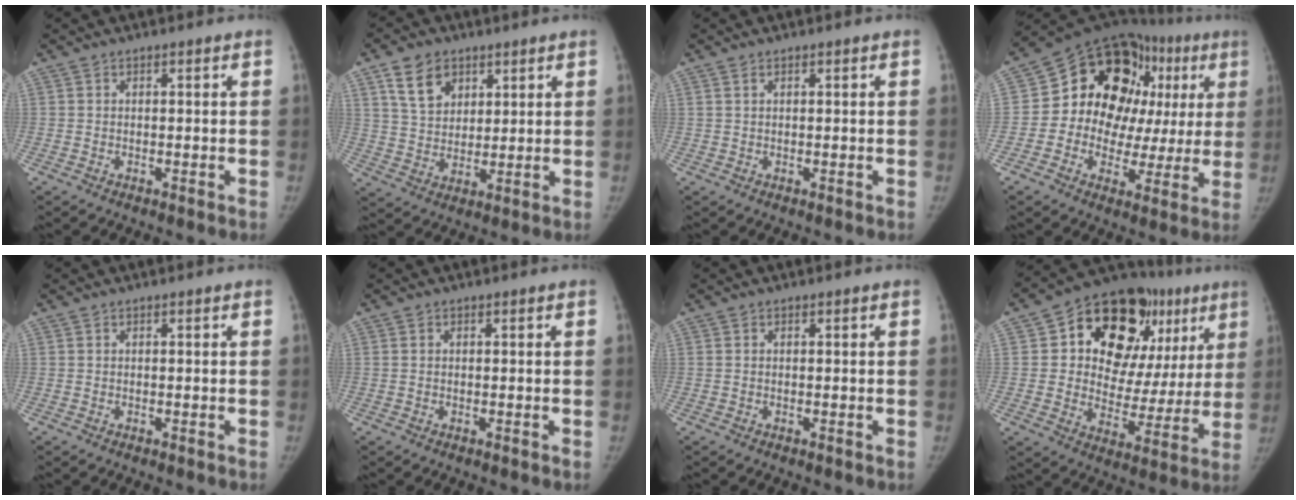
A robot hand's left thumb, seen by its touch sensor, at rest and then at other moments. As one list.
[{"total": 9.1, "force": [4.9, 6.2, 4.5], "torque": [-0.058, -0.022, 0.094]}, {"total": 0.7, "force": [0.5, 0.3, 0.5], "torque": [-0.013, 0.006, 0.011]}, {"total": 24.2, "force": [5.1, 15.8, 17.6], "torque": [-0.189, 0.037, 0.073]}, {"total": 0.0}, {"total": 0.0}, {"total": 0.0}, {"total": 26.1, "force": [10.6, 15.8, 18.0], "torque": [-0.196, 0.013, 0.158]}]